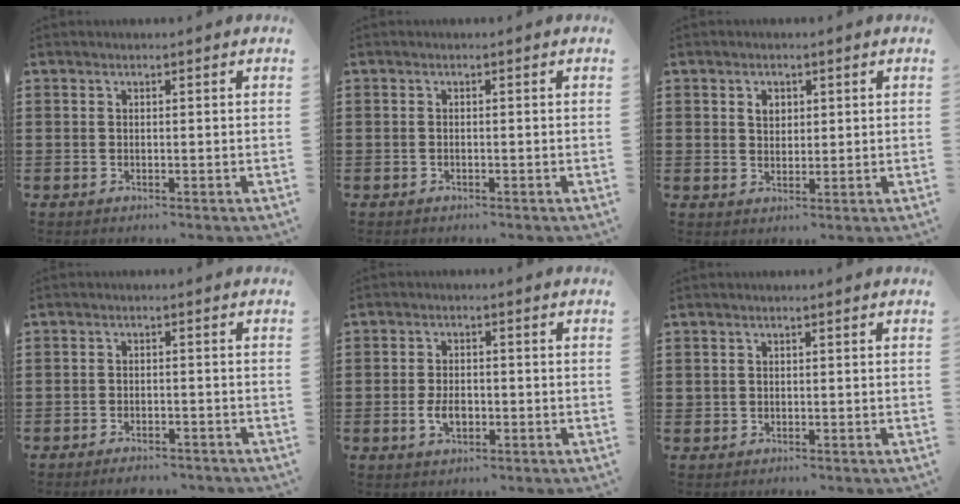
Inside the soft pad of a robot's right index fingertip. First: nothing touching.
{"total": 0.0}
{"total": 2.1, "force": [1.0, 1.4, 1.2], "torque": [-0.028, 0.007, 0.019]}
{"total": 2.0, "force": [-2.0, 0.3, 0.3], "torque": [-0.009, 0.000, -0.040]}
{"total": 3.5, "force": [-0.9, 1.9, 2.8], "torque": [-0.056, 0.000, -0.017]}
{"total": 0.5, "force": [0.1, 0.5, 0.0], "torque": [-0.001, 0.003, 0.003]}